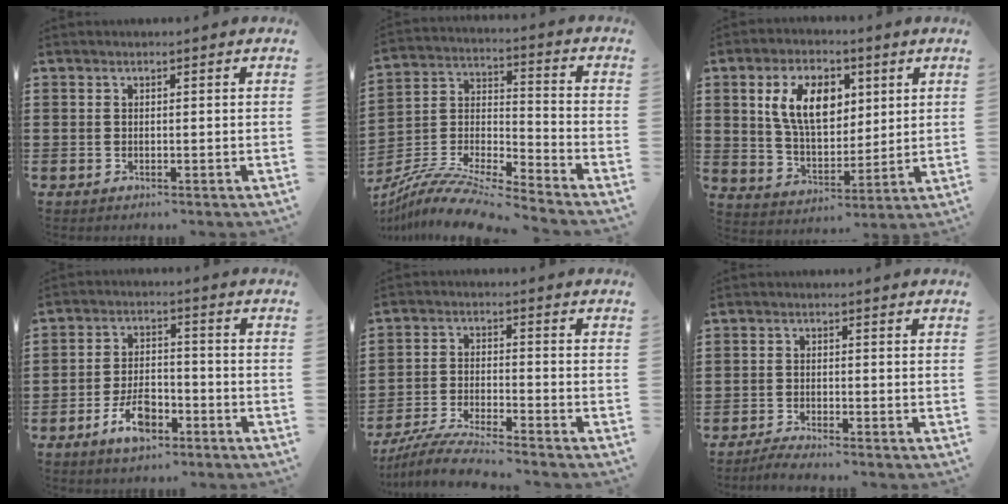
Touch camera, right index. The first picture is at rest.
{"total": 9.6, "force": [-8.8, 1.2, 3.7], "torque": [-0.078, 0.006, -0.178]}
{"total": 9.7, "force": [3.3, 5.8, 7.0], "torque": [-0.155, 0.014, 0.058]}
{"total": 6.8, "force": [-3.9, 3.2, 4.5], "torque": [-0.097, 0.009, -0.077]}
{"total": 5.8, "force": [-5.5, -0.2, 1.7], "torque": [-0.050, -0.013, -0.110]}
{"total": 2.1, "force": [-2.0, -0.2, 0.3], "torque": [-0.008, -0.001, -0.040]}